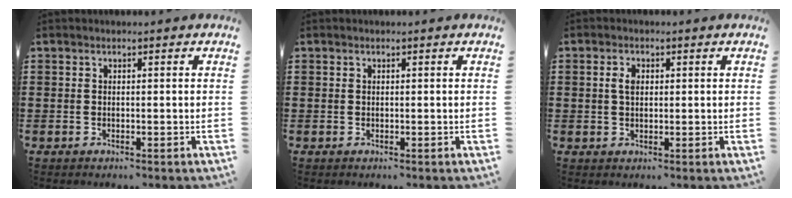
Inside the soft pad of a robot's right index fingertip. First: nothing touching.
{"total": 0.0}
{"total": 2.4, "force": [0.5, 1.4, 1.9], "torque": [-0.040, 0.008, 0.007]}